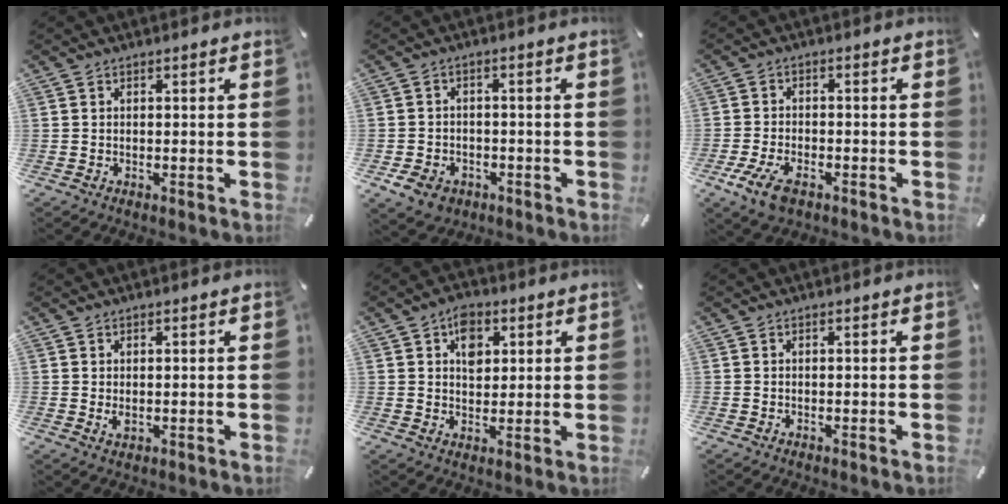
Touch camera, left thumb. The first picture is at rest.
{"total": 5.2, "force": [-2.7, 4.1, 1.7], "torque": [-0.039, 0.015, -0.049]}
{"total": 6.5, "force": [-3.5, 3.5, 4.3], "torque": [-0.104, 0.005, -0.067]}
{"total": 1.2, "force": [0.2, 0.7, 1.0], "torque": [-0.027, -0.002, 0.001]}
{"total": 6.5, "force": [2.4, 4.9, 3.6], "torque": [-0.041, -0.004, 0.037]}
{"total": 0.0}